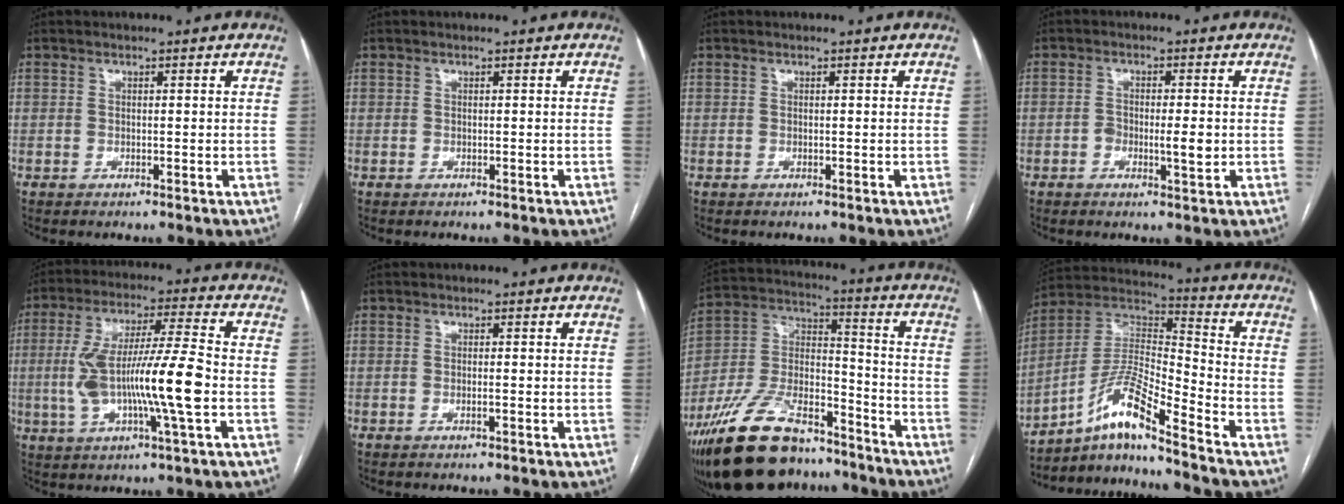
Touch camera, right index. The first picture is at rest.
{"total": 0.0}
{"total": 0.0}
{"total": 3.7, "force": [-0.7, 1.0, 3.5], "torque": [-0.058, 0.000, -0.009]}
{"total": 15.0, "force": [-2.2, 0.7, 14.8], "torque": [-0.284, 0.005, -0.040]}
{"total": 0.9, "force": [-0.3, 0.0, 0.8], "torque": [-0.016, 0.000, -0.004]}
{"total": 21.7, "force": [-16.9, 8.0, 11.0], "torque": [-0.247, 0.009, -0.304]}
{"total": 11.7, "force": [-8.4, 0.0, 8.1], "torque": [-0.169, 0.014, -0.156]}